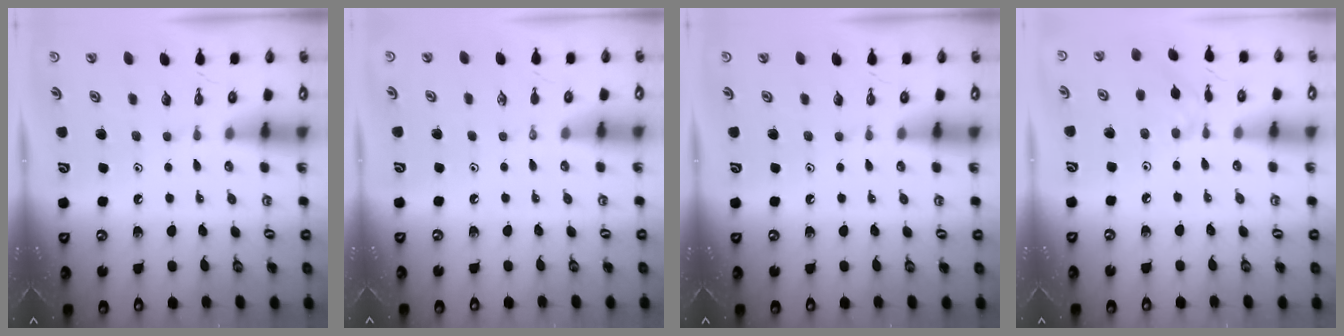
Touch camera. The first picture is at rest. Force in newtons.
{"total": 0.0}
{"total": 0.0}
{"total": 2.0, "press": 1.9, "slide": 0.5}